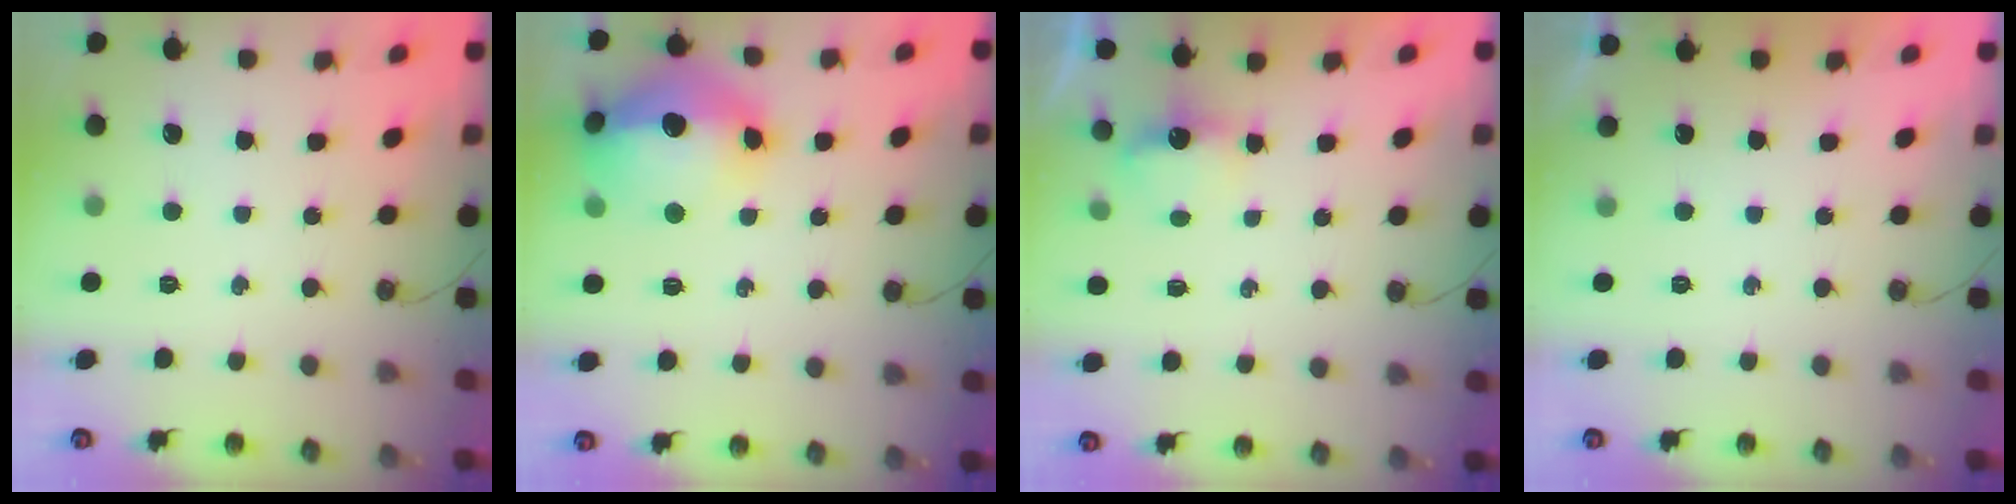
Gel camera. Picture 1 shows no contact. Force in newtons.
{"total": 19.2, "press": 19.1, "slide": 1.9}
{"total": 4.0, "press": 3.9, "slide": 0.6}
{"total": 0.0}